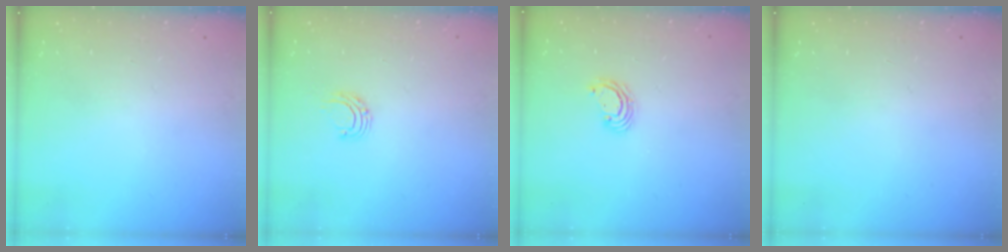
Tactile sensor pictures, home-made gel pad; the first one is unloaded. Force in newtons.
{"total": 5.1, "press": 5.1, "slide": 0.4}
{"total": 3.8, "press": 3.8, "slide": 0.3}
{"total": 0.0}